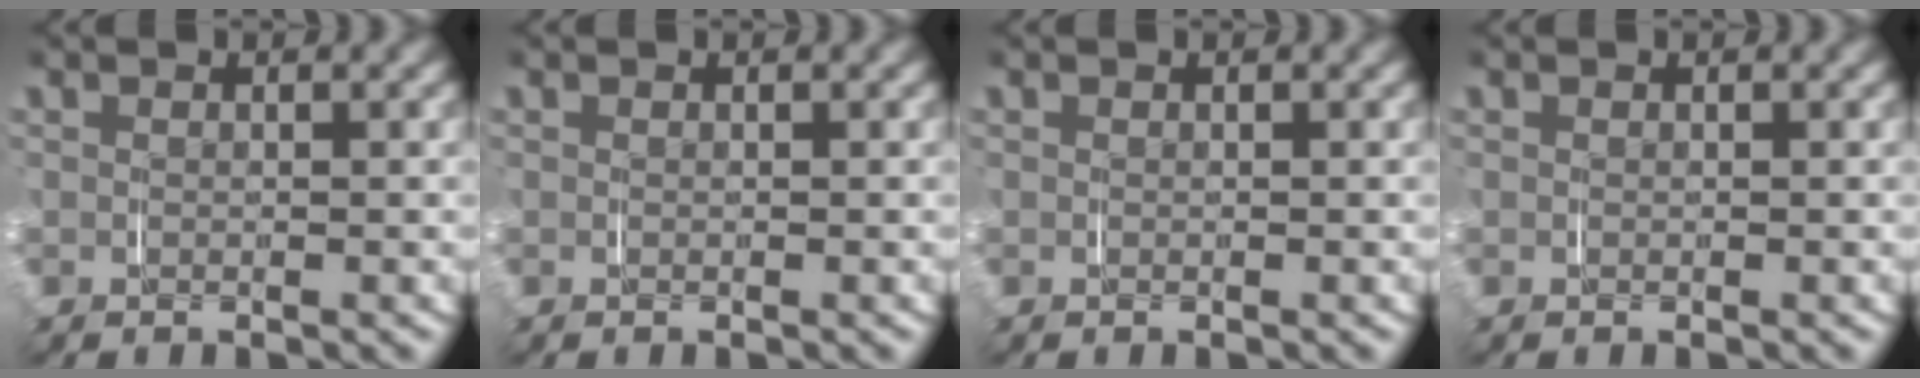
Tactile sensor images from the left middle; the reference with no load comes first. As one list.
[{"total": 0.0}, {"total": 0.0}, {"total": 0.0}]